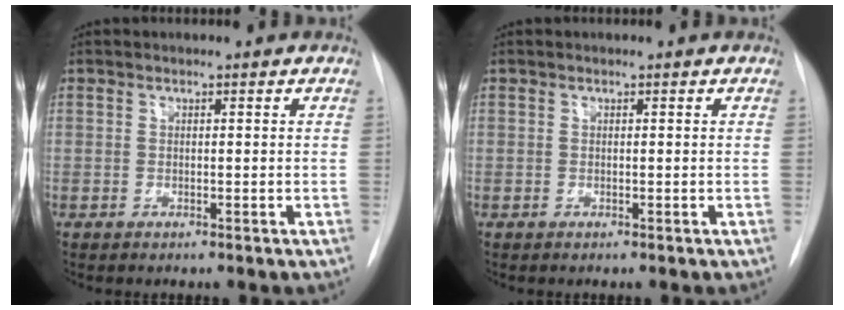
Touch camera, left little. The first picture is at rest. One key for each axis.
{"total": 0.0}